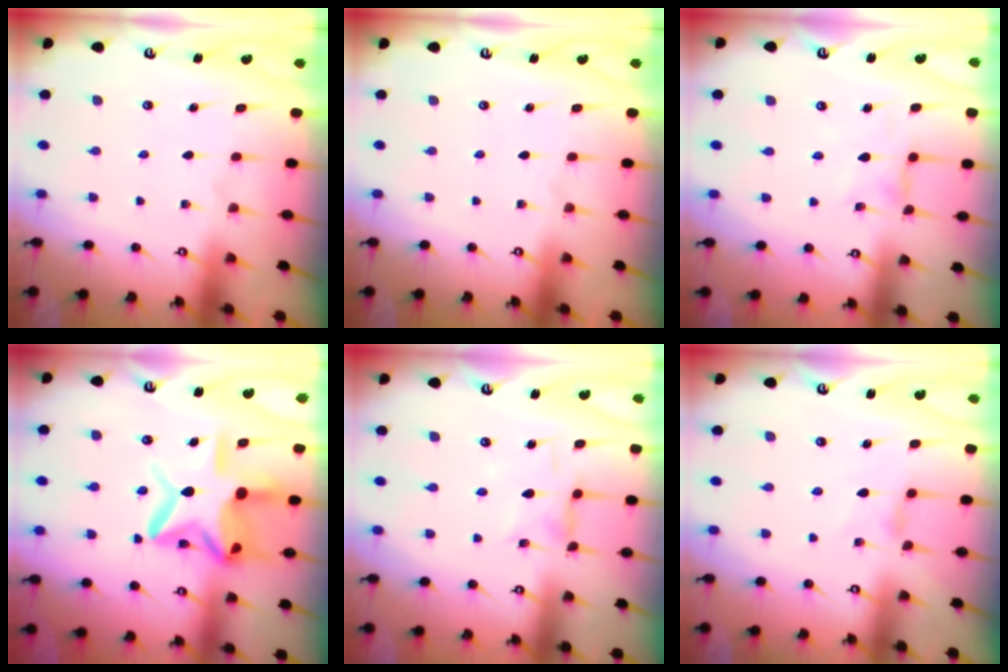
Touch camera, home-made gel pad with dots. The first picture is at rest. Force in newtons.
{"total": 0.0}
{"total": 0.9, "press": 0.9, "slide": 0.3}
{"total": 16.3, "press": 16.2, "slide": 1.7}
{"total": 2.0, "press": 2.0, "slide": 0.2}
{"total": 0.7, "press": 0.6, "slide": 0.3}